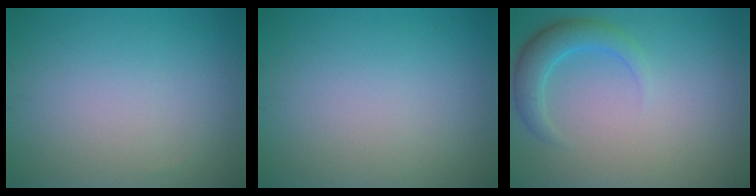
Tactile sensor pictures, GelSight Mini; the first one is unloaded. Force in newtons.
{"total": 0.0}
{"total": 3.0, "press": 3.0, "slide": 0.1}